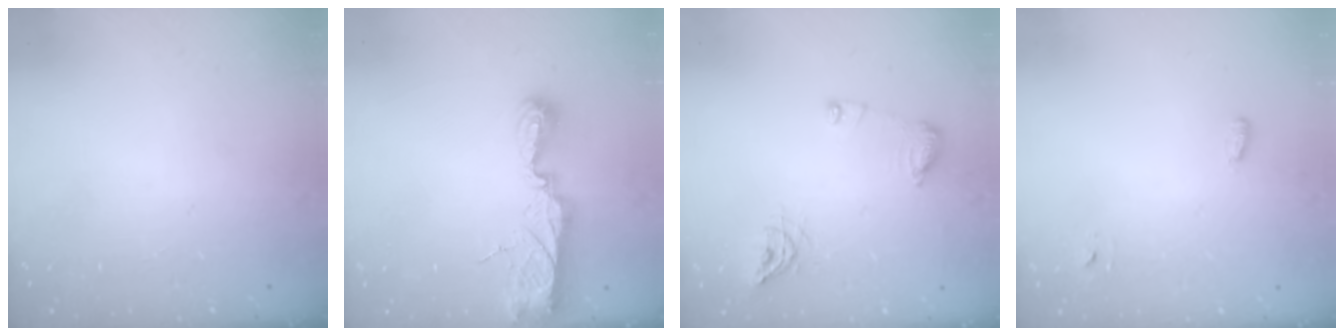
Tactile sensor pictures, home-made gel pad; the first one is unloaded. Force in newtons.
{"total": 9.8, "press": 9.7, "slide": 0.9}
{"total": 9.0, "press": 9.0, "slide": 0.7}
{"total": 2.8, "press": 2.7, "slide": 0.6}